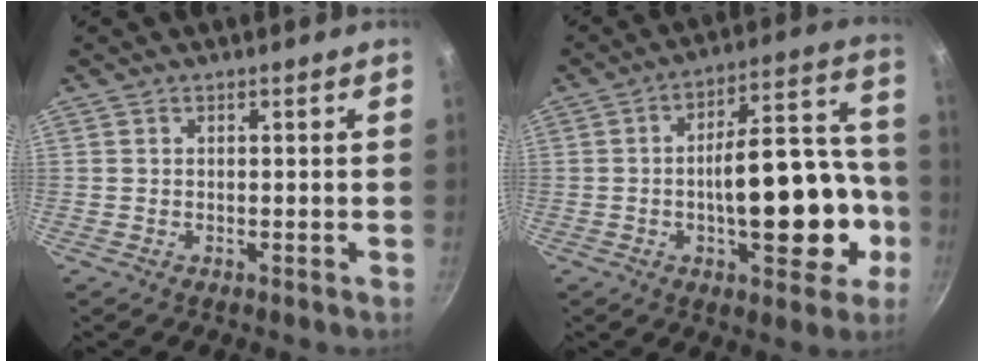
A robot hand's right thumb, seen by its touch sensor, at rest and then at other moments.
{"total": 20.4, "force": [-4.7, 9.2, 17.5], "torque": [-0.209, 0.056, -0.064]}